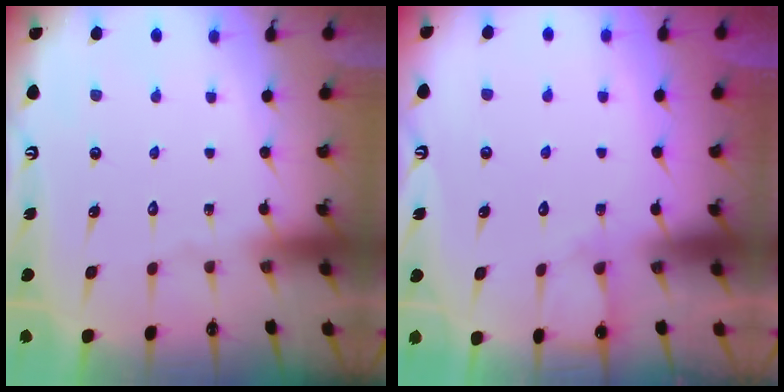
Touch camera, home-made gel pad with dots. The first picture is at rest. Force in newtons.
{"total": 5.3, "press": 5.2, "slide": 0.5}